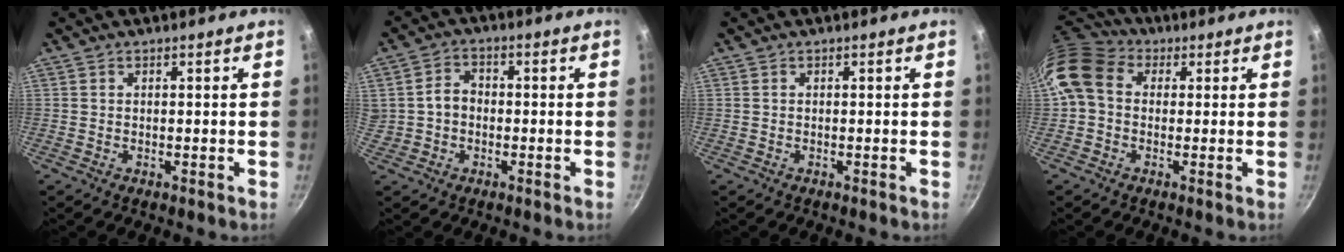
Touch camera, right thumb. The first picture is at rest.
{"total": 4.8, "force": [-0.4, 4.1, 2.5], "torque": [-0.016, 0.019, -0.010]}
{"total": 0.0}
{"total": 10.5, "force": [1.5, 8.4, 6.1], "torque": [-0.103, 0.020, 0.006]}